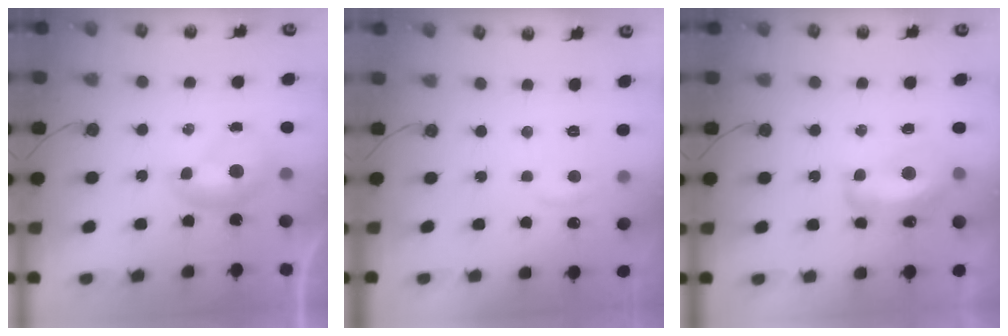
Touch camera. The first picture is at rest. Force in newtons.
{"total": 1.0, "press": 0.7, "slide": 0.7}
{"total": 6.4, "press": 6.3, "slide": 0.9}